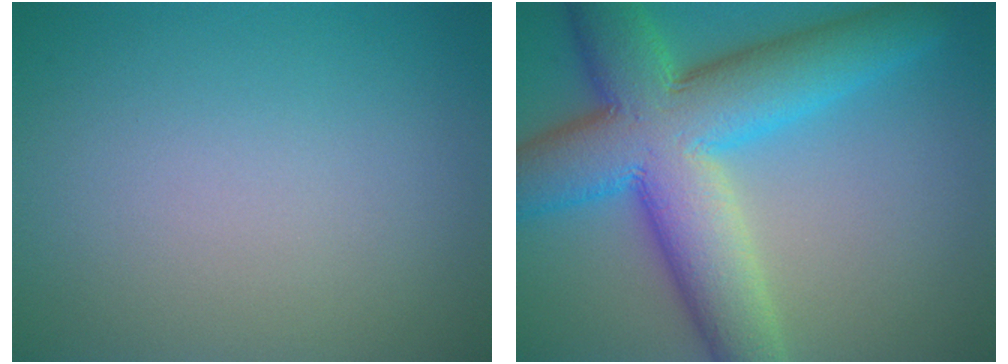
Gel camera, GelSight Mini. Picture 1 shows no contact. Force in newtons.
{"total": 12.4, "press": 12.4, "slide": 0.3}